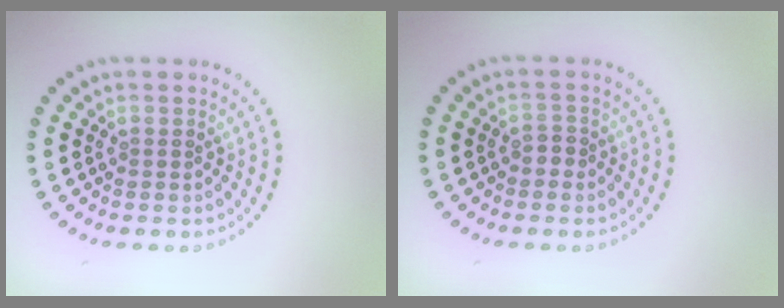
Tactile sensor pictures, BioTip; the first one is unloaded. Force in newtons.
{"total": 1.0, "press": 0.9, "slide": 0.4}